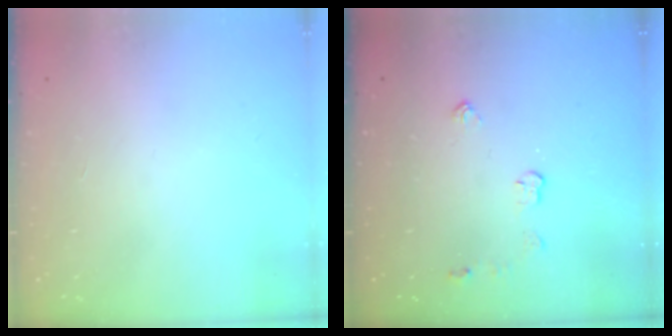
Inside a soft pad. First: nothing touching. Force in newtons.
{"total": 3.6, "press": 3.5, "slide": 0.6}